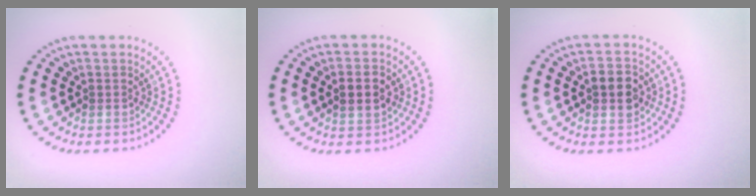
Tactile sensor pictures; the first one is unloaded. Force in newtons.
{"total": 2.5, "press": 2.5, "slide": 0.3}
{"total": 3.2, "press": 3.2, "slide": 0.2}